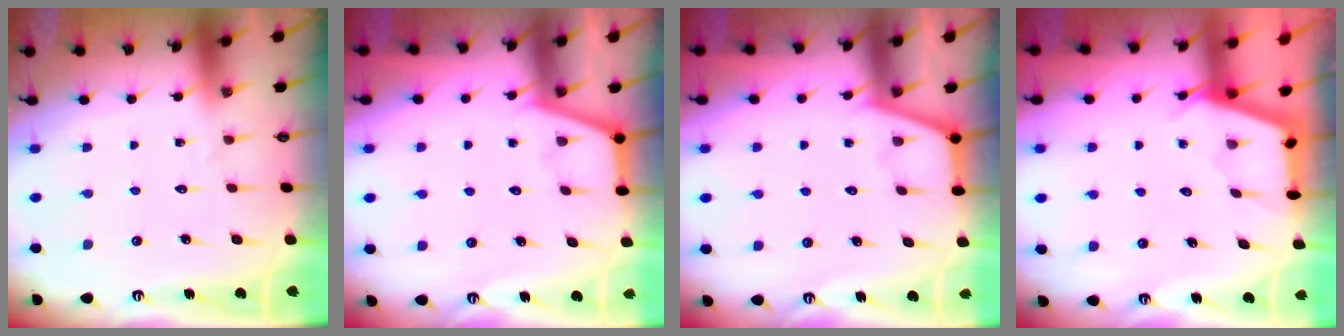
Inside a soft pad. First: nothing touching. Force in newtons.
{"total": 2.8, "press": 2.8, "slide": 0.4}
{"total": 2.8, "press": 2.8, "slide": 0.4}
{"total": 2.8, "press": 2.8, "slide": 0.3}